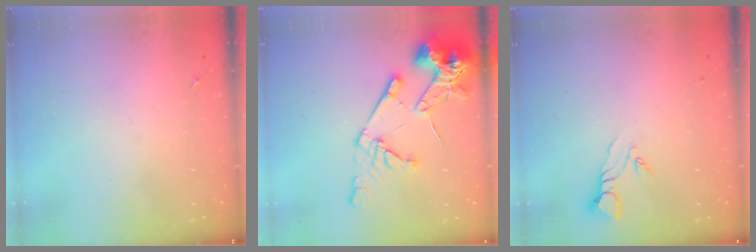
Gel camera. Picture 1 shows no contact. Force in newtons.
{"total": 16.7, "press": 16.5, "slide": 2.1}
{"total": 4.3, "press": 4.3, "slide": 0.3}